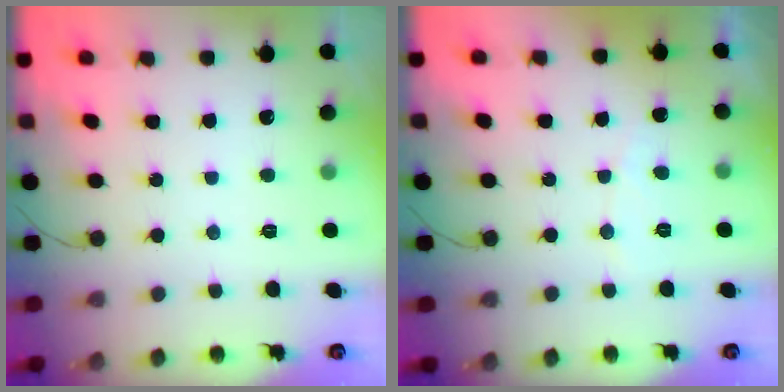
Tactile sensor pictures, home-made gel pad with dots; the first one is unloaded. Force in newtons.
{"total": 3.8, "press": 3.8, "slide": 0.2}